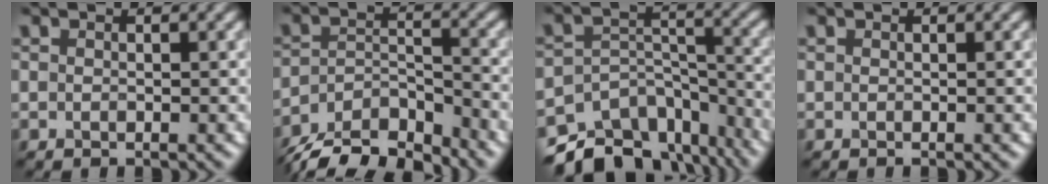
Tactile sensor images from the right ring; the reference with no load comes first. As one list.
[{"total": 8.3, "force": [-7.2, 2.5, 3.2], "torque": [-0.059, -0.004, -0.130]}, {"total": 12.8, "force": [-10.1, 6.8, 4.0], "torque": [-0.070, -0.008, -0.129]}, {"total": 0.0}]